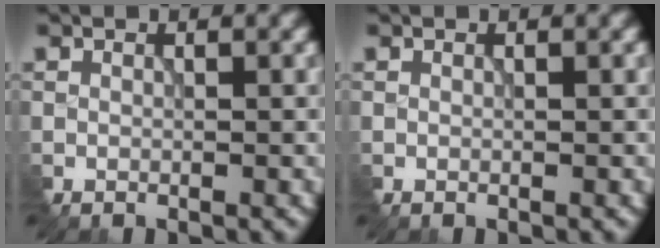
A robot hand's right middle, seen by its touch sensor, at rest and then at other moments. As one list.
[{"total": 0.0}]